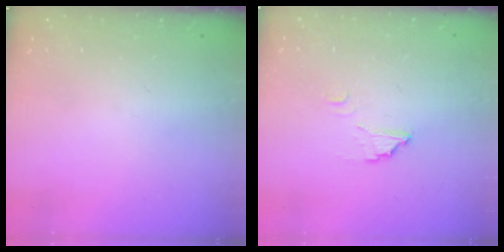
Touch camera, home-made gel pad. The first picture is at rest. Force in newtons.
{"total": 4.7, "press": 4.7, "slide": 0.3}